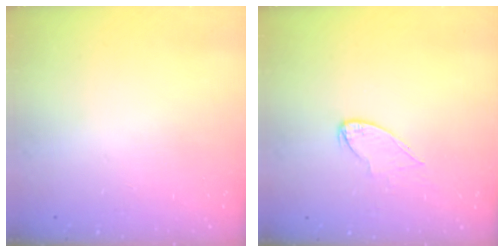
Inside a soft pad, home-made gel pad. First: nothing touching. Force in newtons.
{"total": 6.5, "press": 6.5, "slide": 0.3}